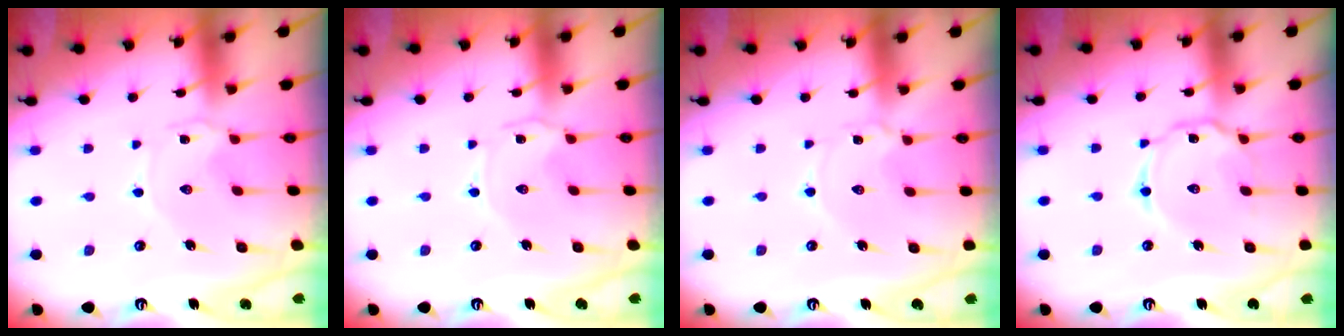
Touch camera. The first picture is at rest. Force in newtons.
{"total": 0.0}
{"total": 1.8, "press": 1.8, "slide": 0.3}
{"total": 8.0, "press": 8.0, "slide": 0.6}